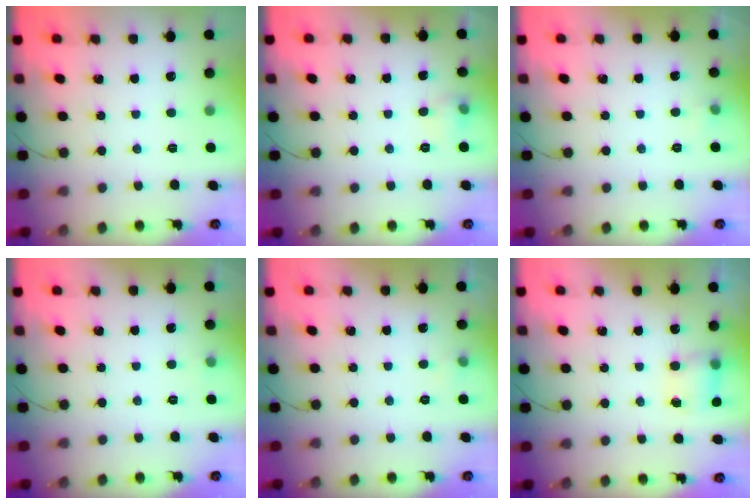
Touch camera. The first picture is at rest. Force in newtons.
{"total": 5.0, "press": 4.7, "slide": 1.6}
{"total": 3.0, "press": 2.8, "slide": 1.1}
{"total": 2.7, "press": 2.0, "slide": 1.8}
{"total": 3.3, "press": 2.6, "slide": 2.1}
{"total": 5.6, "press": 5.6, "slide": 0.6}